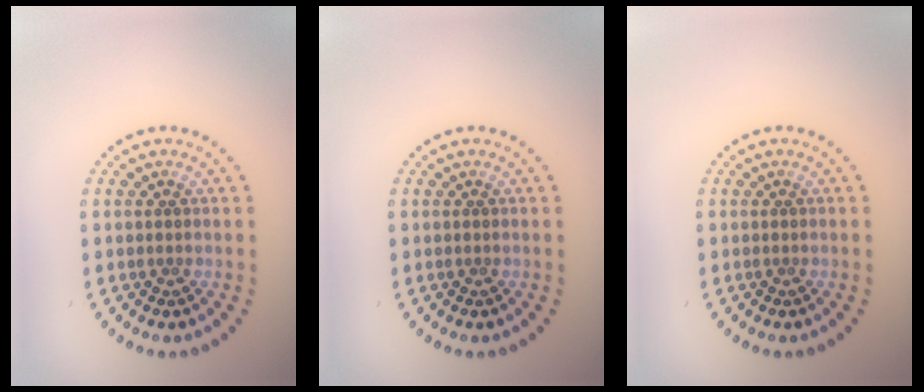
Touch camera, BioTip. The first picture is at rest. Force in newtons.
{"total": 0.0}
{"total": 0.0}